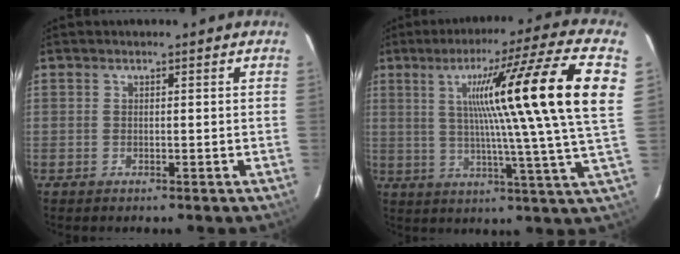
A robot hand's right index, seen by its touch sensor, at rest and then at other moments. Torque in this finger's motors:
{"motor_torque": [2.03, 0.11, 1.05, 0.21]}